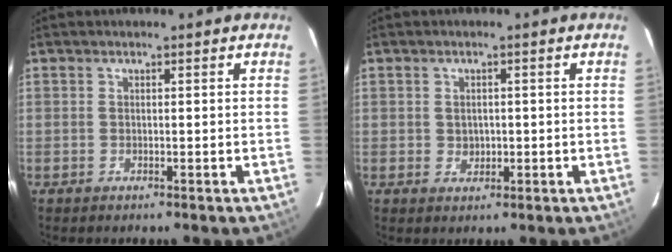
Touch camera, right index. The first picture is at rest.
{"total": 2.1, "force": [0.0, 1.9, 0.8], "torque": [-0.011, 0.001, 0.004]}